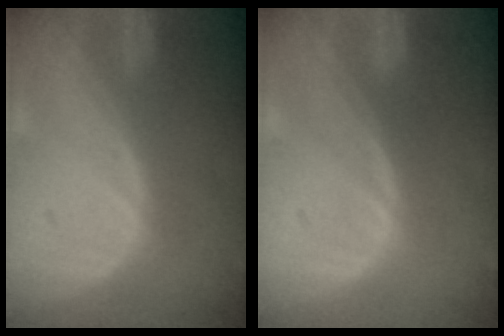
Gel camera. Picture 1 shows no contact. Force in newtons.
{"total": 0.0}